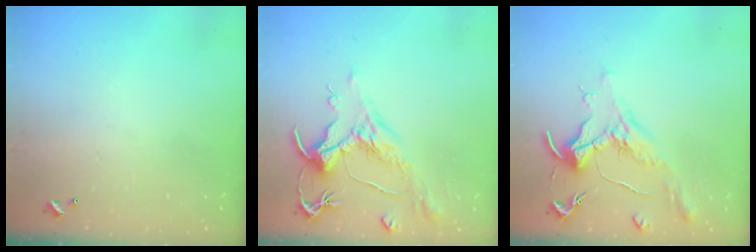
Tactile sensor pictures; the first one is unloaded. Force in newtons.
{"total": 1.6, "press": 0.7, "slide": 1.4}
{"total": 1.8, "press": 1.5, "slide": 0.9}